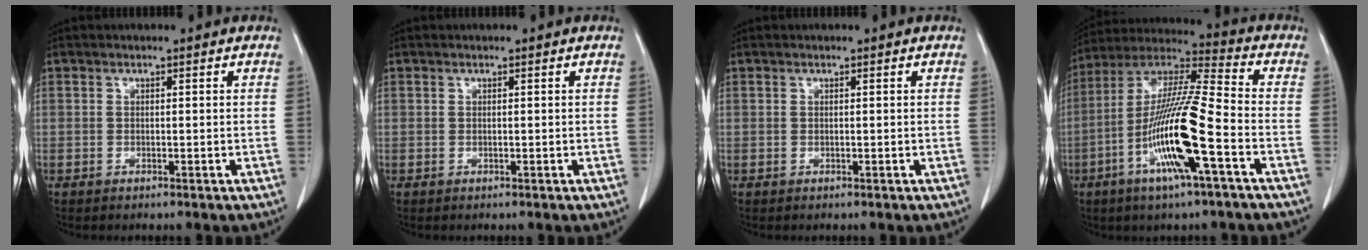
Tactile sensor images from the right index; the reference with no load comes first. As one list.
[{"total": 0.0}, {"total": 0.0}, {"total": 17.7, "force": [-5.9, 1.2, 16.6], "torque": [-0.333, -0.008, -0.111]}]